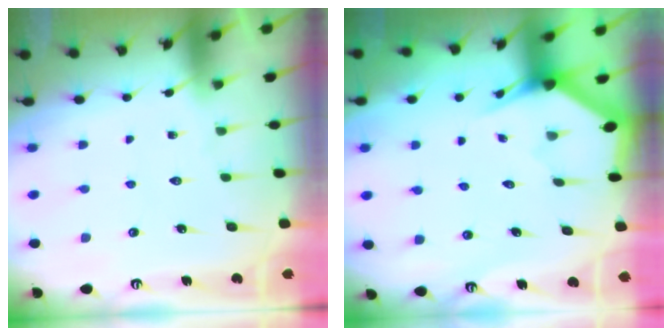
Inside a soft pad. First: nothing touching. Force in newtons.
{"total": 3.1, "press": 3.1, "slide": 0.0}